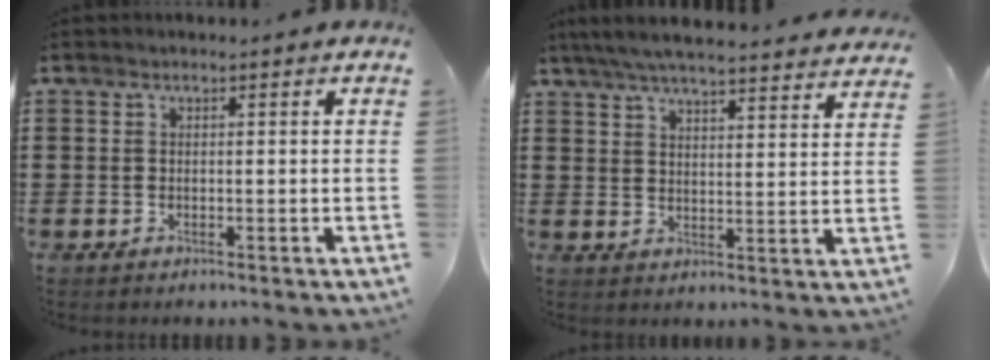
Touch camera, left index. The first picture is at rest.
{"total": 5.9, "force": [5.5, -0.1, 2.1], "torque": [-0.060, -0.027, 0.097]}